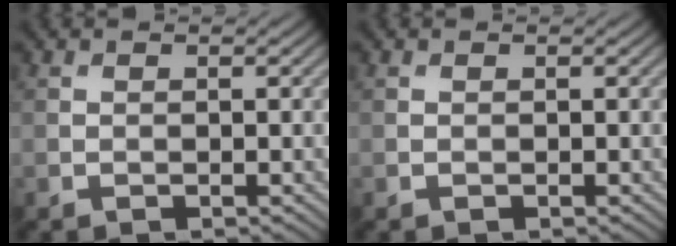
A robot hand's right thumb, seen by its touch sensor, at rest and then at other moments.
{"total": 0.0}